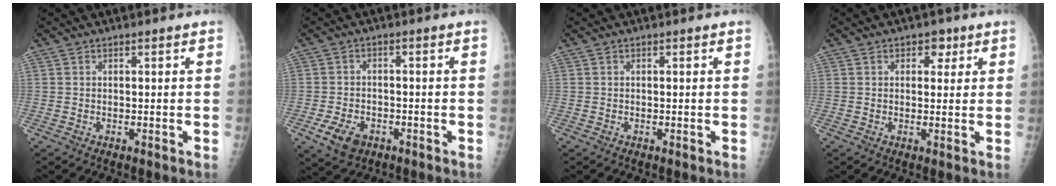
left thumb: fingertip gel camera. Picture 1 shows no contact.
{"total": 6.0, "force": [-2.8, 4.1, 3.4], "torque": [-0.058, 0.008, -0.044]}
{"total": 0.0}
{"total": 3.2, "force": [1.5, 2.3, 1.7], "torque": [0.002, -0.003, 0.016]}